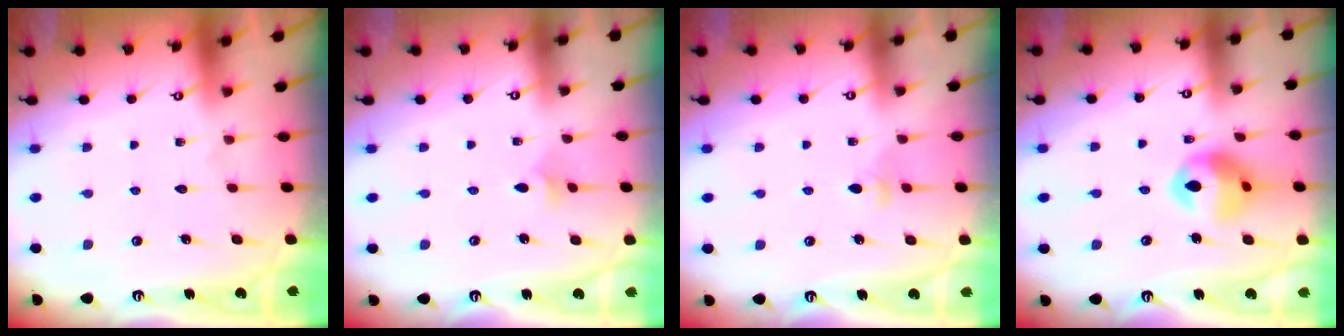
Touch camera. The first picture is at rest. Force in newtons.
{"total": 2.3, "press": 2.3, "slide": 0.5}
{"total": 3.1, "press": 3.0, "slide": 0.7}
{"total": 11.9, "press": 11.8, "slide": 1.5}